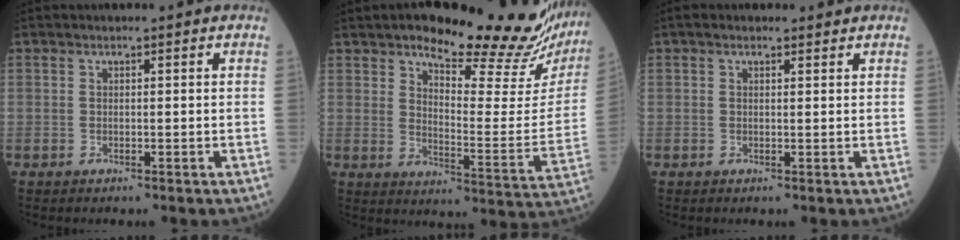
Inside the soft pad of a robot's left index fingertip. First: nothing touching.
{"total": 23.3, "force": [20.0, 4.2, 11.2], "torque": [-0.147, -0.075, 0.243]}
{"total": 1.5, "force": [1.1, 0.6, 0.7], "torque": [-0.020, 0.015, 0.017]}